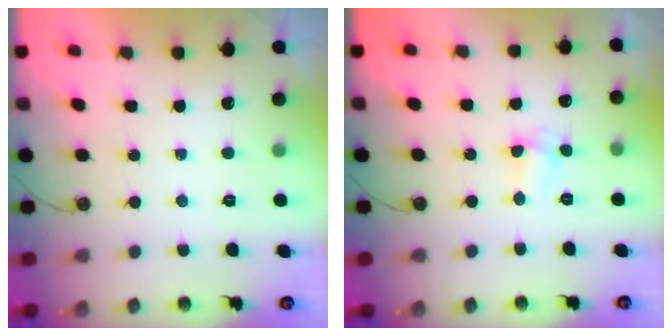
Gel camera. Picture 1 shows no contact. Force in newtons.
{"total": 2.6, "press": 2.5, "slide": 0.6}